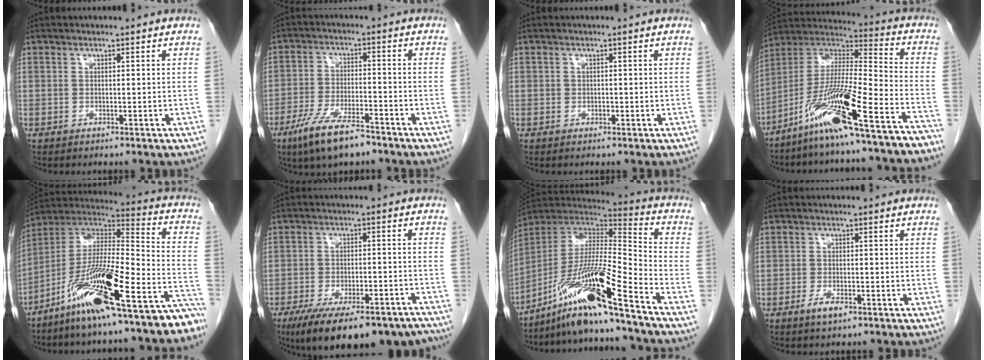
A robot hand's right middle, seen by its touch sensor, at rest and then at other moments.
{"total": 9.6, "force": [-6.9, 1.8, 6.5], "torque": [-0.127, -0.016, -0.123]}
{"total": 0.0}
{"total": 20.3, "force": [-15.2, 0.5, 13.4], "torque": [-0.246, 0.006, -0.264]}
{"total": 22.8, "force": [-16.7, 2.9, 15.3], "torque": [-0.208, 0.039, -0.280]}
{"total": 20.7, "force": [-16.8, 5.6, 10.7], "torque": [-0.141, 0.000, -0.233]}
{"total": 15.9, "force": [-11.5, -1.5, 10.9], "torque": [-0.200, -0.004, -0.210]}
{"total": 2.7, "force": [-1.7, 0.5, 2.0], "torque": [-0.042, -0.001, -0.031]}